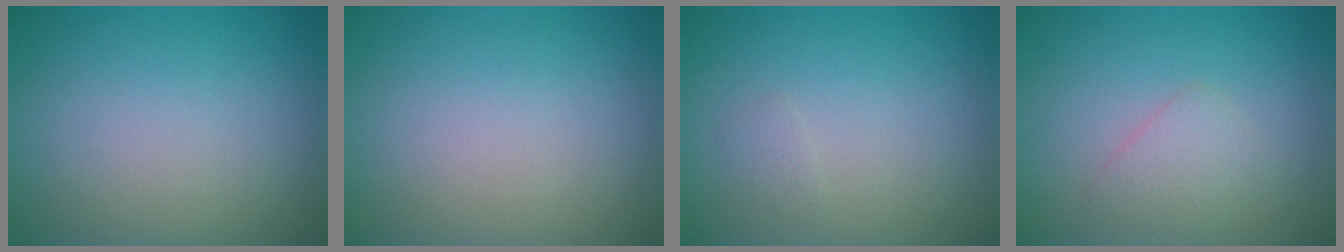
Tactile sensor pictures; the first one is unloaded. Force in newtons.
{"total": 0.0}
{"total": 0.6, "press": 0.6, "slide": 0.0}
{"total": 1.7, "press": 1.7, "slide": 0.0}